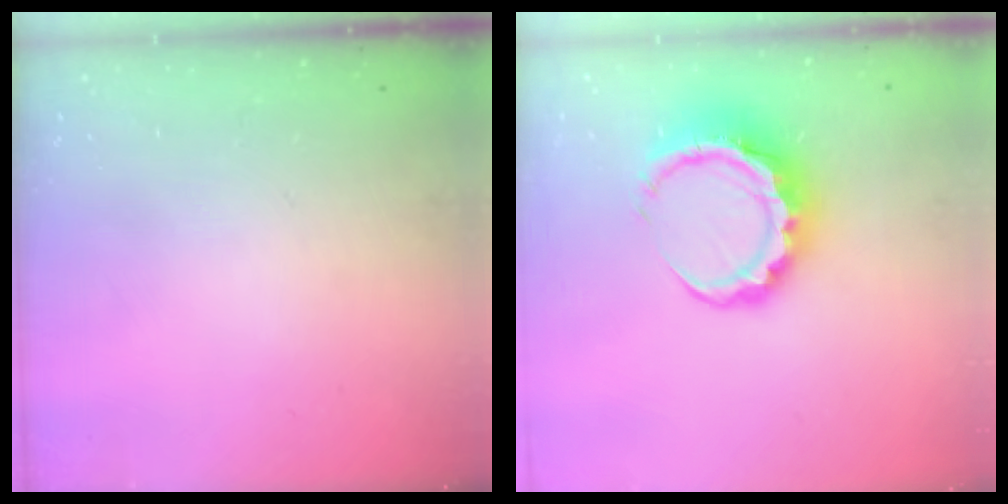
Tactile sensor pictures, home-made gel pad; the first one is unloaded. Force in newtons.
{"total": 10.2, "press": 10.0, "slide": 1.9}